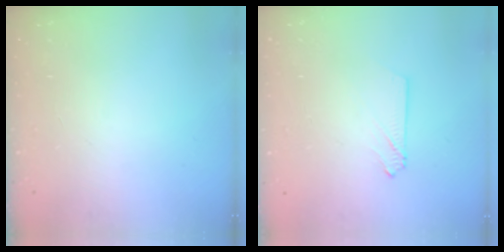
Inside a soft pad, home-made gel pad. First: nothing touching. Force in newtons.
{"total": 2.1, "press": 2.1, "slide": 0.2}